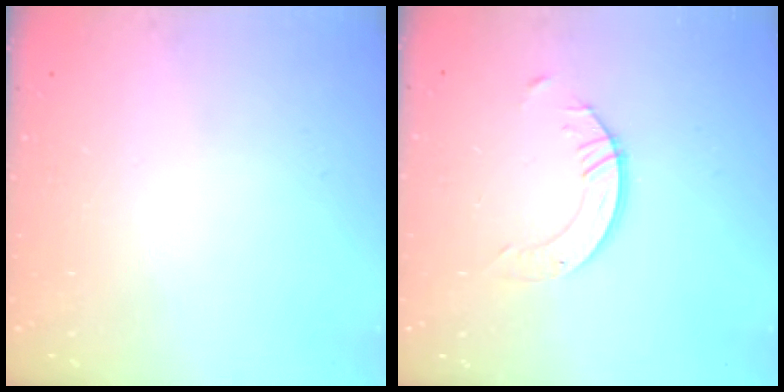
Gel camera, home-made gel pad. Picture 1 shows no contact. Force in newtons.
{"total": 4.8, "press": 4.7, "slide": 0.4}